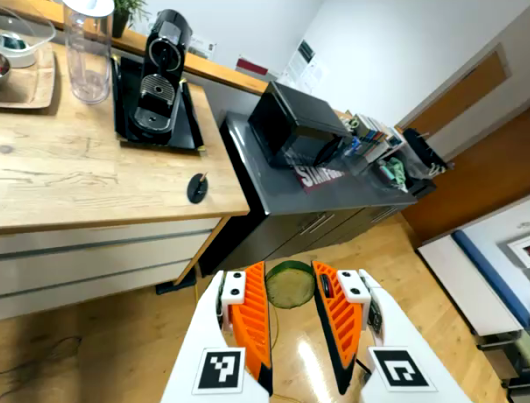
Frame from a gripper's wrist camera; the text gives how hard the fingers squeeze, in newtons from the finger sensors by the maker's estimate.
{"total": 8.9, "left": 9.4, "right": 8.4}